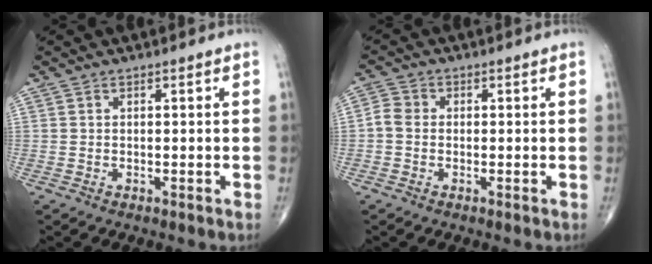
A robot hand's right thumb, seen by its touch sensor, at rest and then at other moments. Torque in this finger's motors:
{"motor_torque": [-0.25, 0.22, 0.12, -0.03, 0.04]}